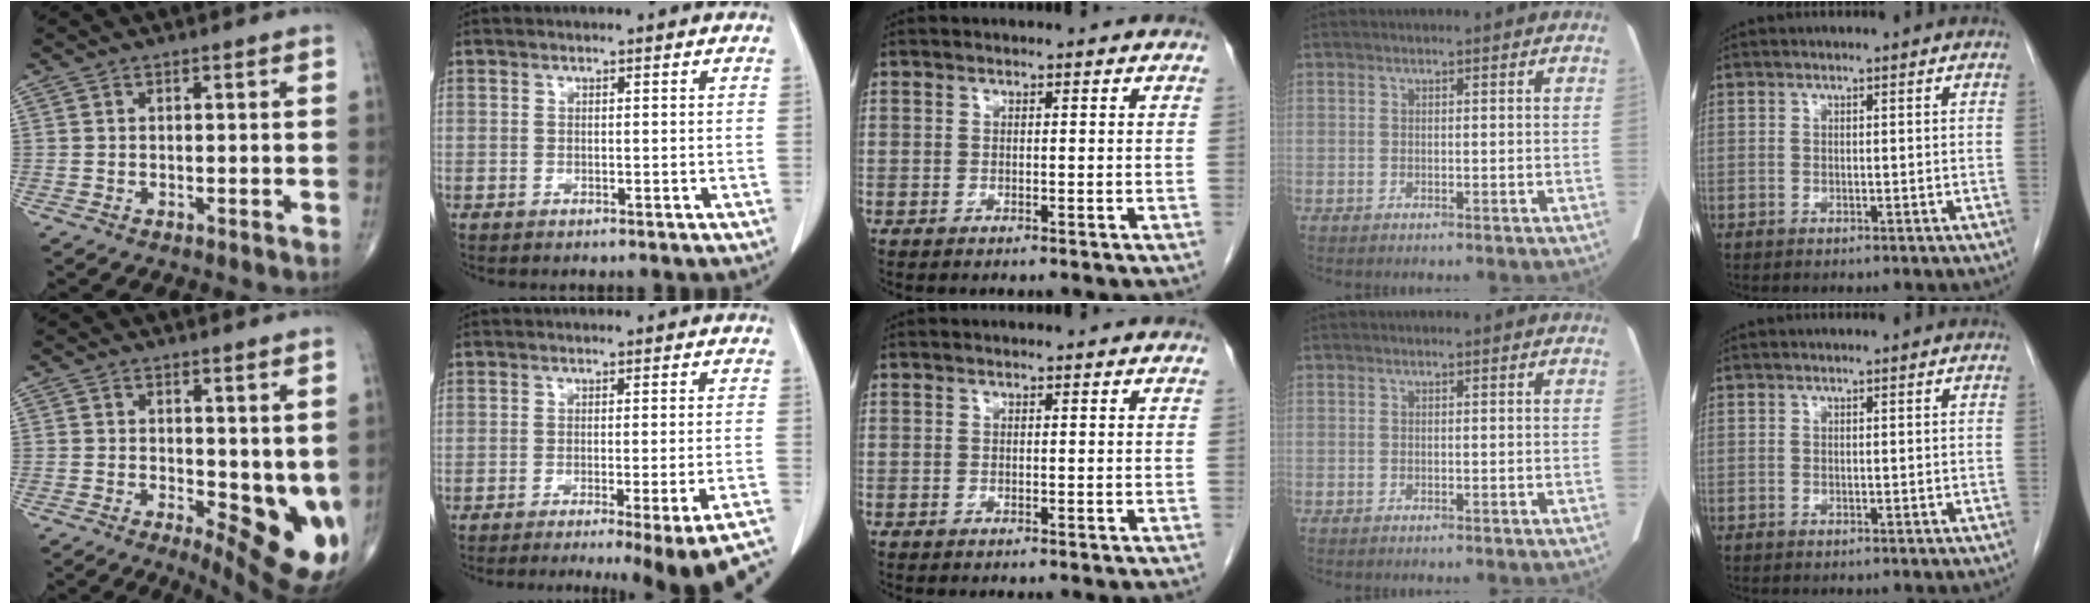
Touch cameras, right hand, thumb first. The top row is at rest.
{"thumb": {"total": 12.5, "force": [-1.1, 4.9, 11.5], "torque": [-0.136, -0.026, -0.003]}, "index": {"total": 14.7, "force": [-12.4, -1.3, 7.8], "torque": [-0.045, -0.028, -0.156]}}